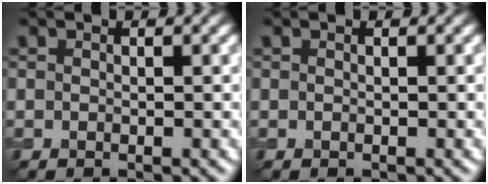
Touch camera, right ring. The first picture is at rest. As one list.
[{"total": 0.0}]